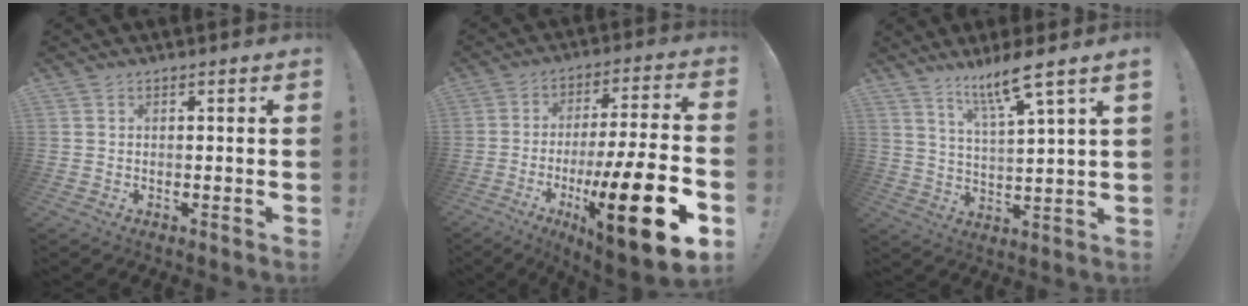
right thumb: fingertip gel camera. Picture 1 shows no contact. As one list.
[{"total": 22.3, "force": [-8.3, 4.3, 20.3], "torque": [-0.327, 0.039, -0.127]}, {"total": 10.3, "force": [7.4, 0.0, 7.1], "torque": [-0.121, -0.037, 0.115]}]